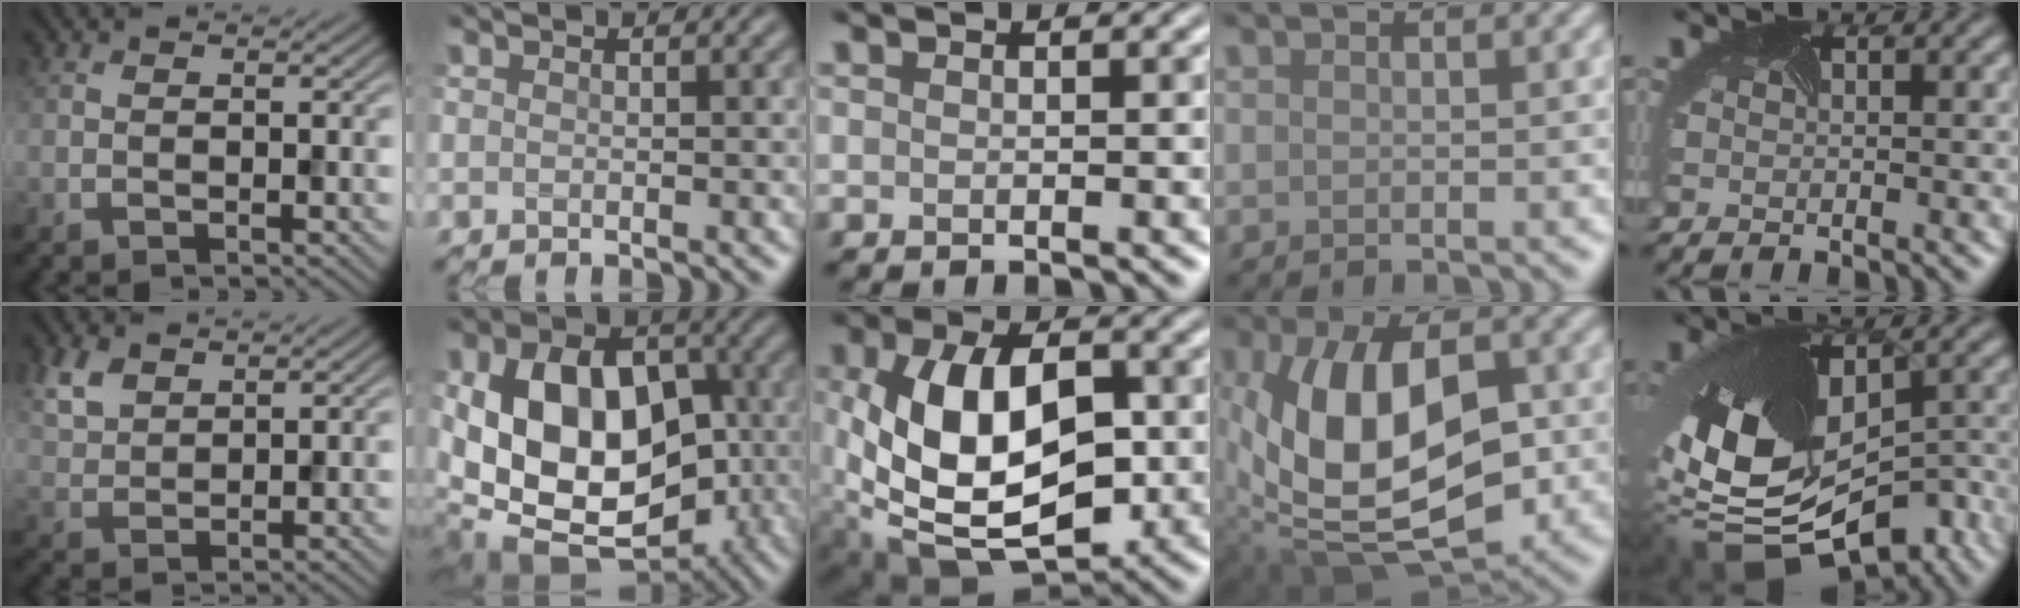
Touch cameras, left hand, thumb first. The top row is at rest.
{"thumb": {"total": 4.1, "force": [2.7, 2.2, 2.3], "torque": [-0.063, 0.003, 0.061]}, "index": {"total": 15.0, "force": [-2.1, 10.1, 10.9], "torque": [-0.202, -0.004, -0.032]}, "middle": {"total": 12.8, "force": [-0.6, 7.9, 10.0], "torque": [-0.205, -0.015, -0.001]}, "ring": {"total": 13.6, "force": [-0.7, 7.5, 11.3], "torque": [-0.225, 0.000, -0.010]}, "little": {"total": 15.0, "force": [-5.1, 8.9, 10.9], "torque": [-0.235, -0.044, -0.057]}}